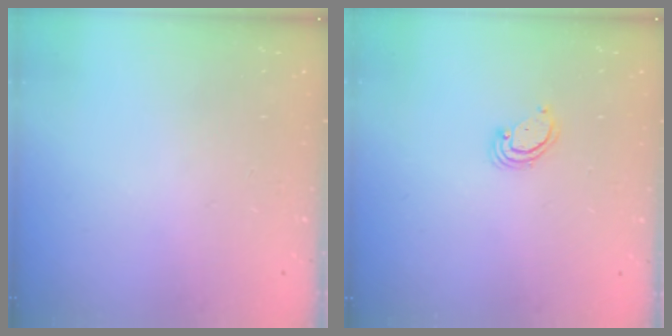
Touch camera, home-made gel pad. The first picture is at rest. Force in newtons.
{"total": 2.6, "press": 2.6, "slide": 0.2}